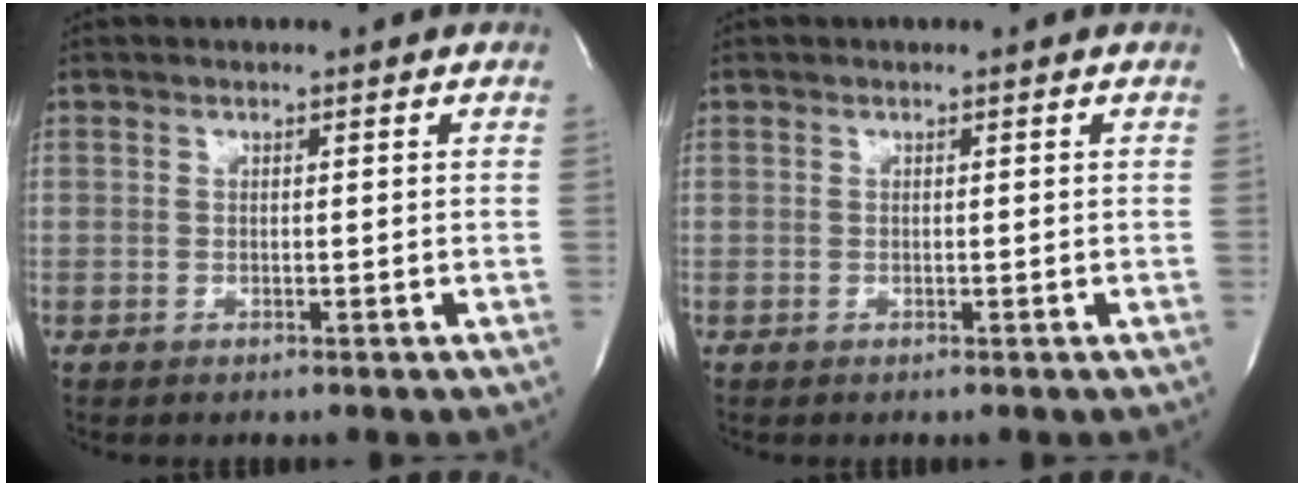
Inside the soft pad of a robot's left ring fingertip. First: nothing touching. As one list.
[{"total": 0.0}]